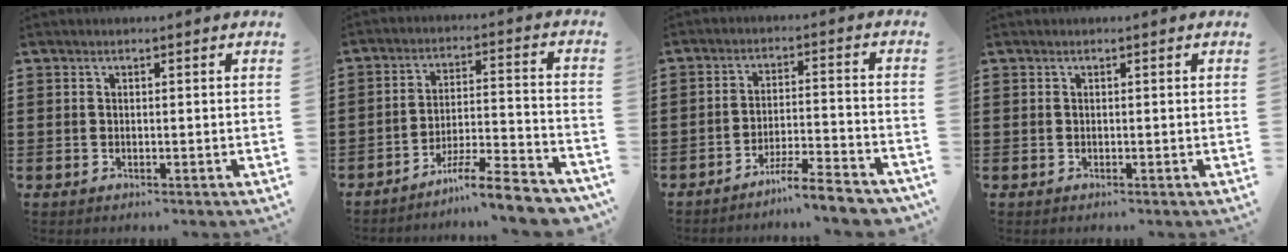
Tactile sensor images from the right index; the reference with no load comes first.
{"total": 8.5, "force": [-7.5, 0.4, 4.1], "torque": [-0.062, 0.009, -0.143]}
{"total": 6.4, "force": [-5.8, 0.0, 2.7], "torque": [-0.048, -0.005, -0.111]}
{"total": 0.0}